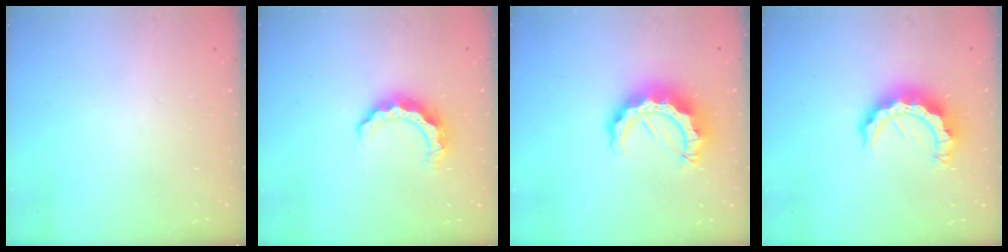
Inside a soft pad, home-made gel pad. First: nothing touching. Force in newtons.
{"total": 8.9, "press": 8.9, "slide": 0.9}
{"total": 12.7, "press": 12.6, "slide": 1.1}
{"total": 11.8, "press": 11.7, "slide": 0.9}